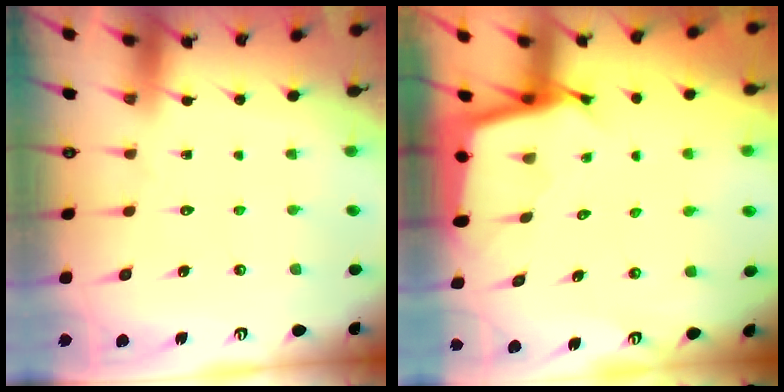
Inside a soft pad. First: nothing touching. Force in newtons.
{"total": 2.7, "press": 2.7, "slide": 0.1}